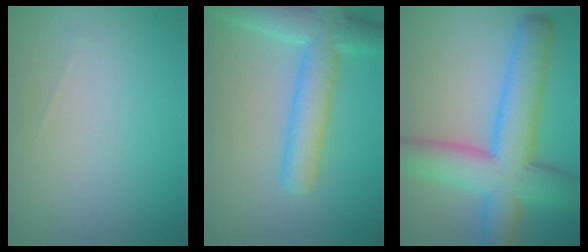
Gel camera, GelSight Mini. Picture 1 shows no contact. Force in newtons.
{"total": 6.0, "press": 6.0, "slide": 0.2}
{"total": 9.3, "press": 9.3, "slide": 0.3}